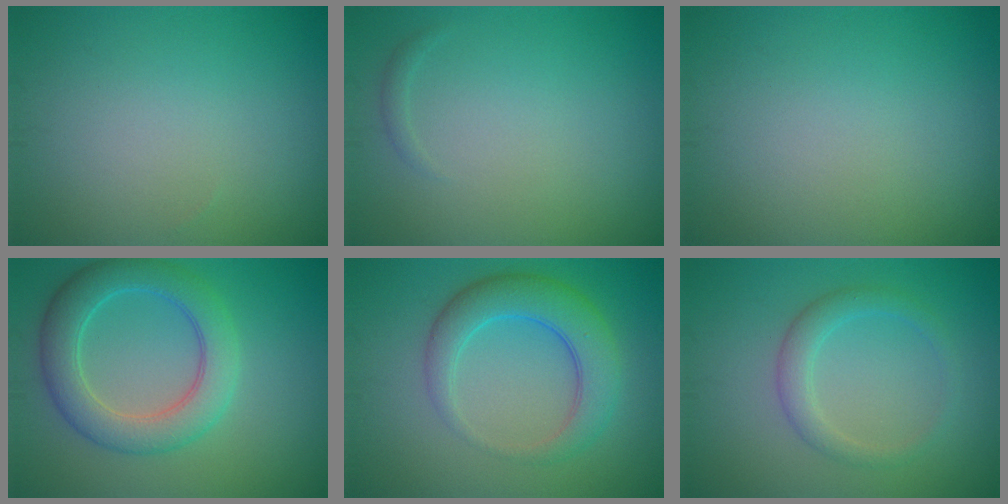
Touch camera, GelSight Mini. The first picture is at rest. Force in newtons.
{"total": 0.5, "press": 0.5, "slide": 0.0}
{"total": 0.0}
{"total": 5.6, "press": 5.6, "slide": 0.1}
{"total": 5.2, "press": 5.2, "slide": 0.3}
{"total": 2.5, "press": 2.5, "slide": 0.1}